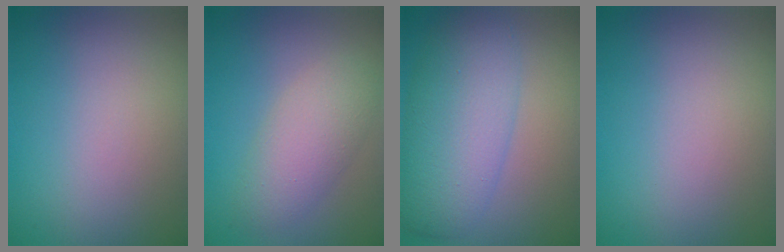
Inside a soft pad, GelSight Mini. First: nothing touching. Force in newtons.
{"total": 3.8, "press": 3.8, "slide": 0.1}
{"total": 7.2, "press": 7.2, "slide": 0.1}
{"total": 0.0}